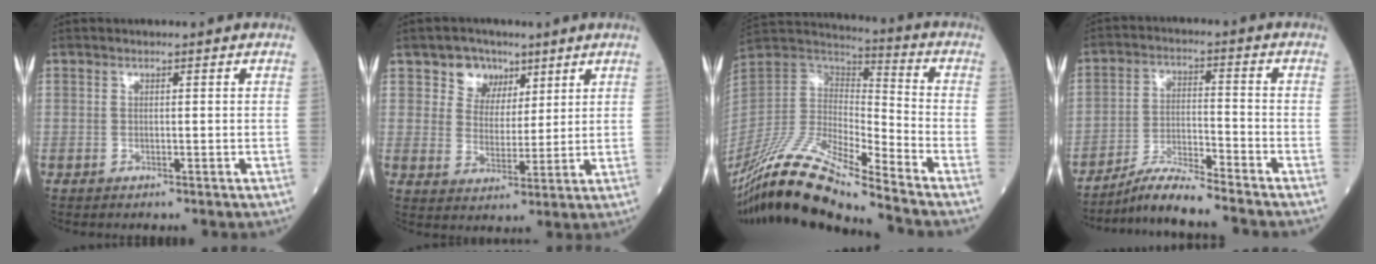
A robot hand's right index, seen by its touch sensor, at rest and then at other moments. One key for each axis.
{"total": 6.2, "fx": 3.6, "fy": 4.8, "fz": 1.4, "tx": -0.026, "ty": 0.009, "tz": 0.065}
{"total": 18.0, "fx": -14.5, "fy": 0.6, "fz": 10.6, "tx": -0.218, "ty": -0.003, "tz": -0.277}
{"total": 7.7, "fx": -7.1, "fy": -0.8, "fz": 2.8, "tx": -0.053, "ty": -0.011, "tz": -0.132}